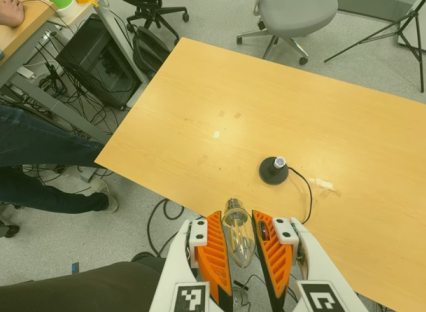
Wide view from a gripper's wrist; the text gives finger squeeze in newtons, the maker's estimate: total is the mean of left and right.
{"total": 14.0, "left": 15.2, "right": 12.9}